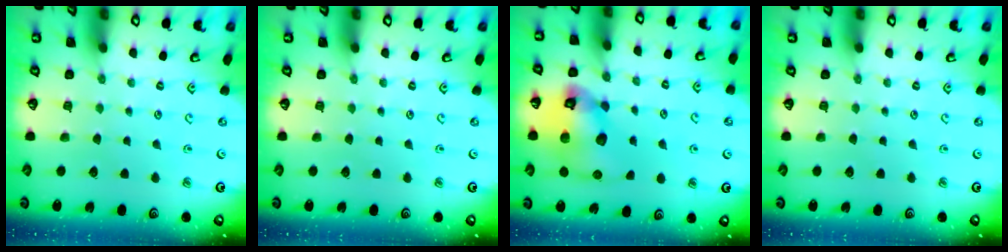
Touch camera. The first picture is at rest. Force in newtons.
{"total": 0.0}
{"total": 16.0, "press": 15.9, "slide": 2.1}
{"total": 0.0}